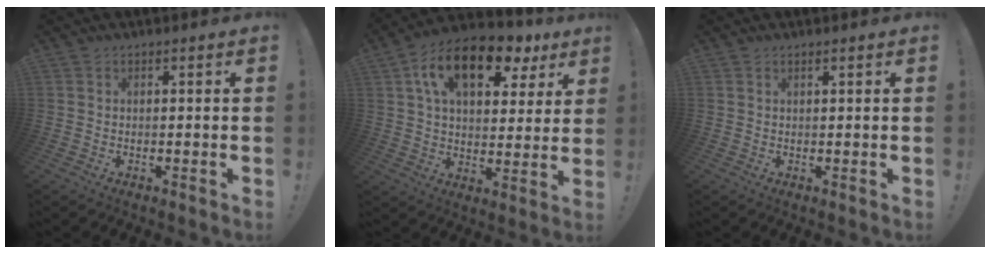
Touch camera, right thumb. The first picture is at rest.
{"total": 17.1, "force": [8.8, 8.8, 11.8], "torque": [-0.186, -0.041, 0.150]}
{"total": 0.8, "force": [0.6, -0.1, 0.5], "torque": [-0.009, -0.002, 0.010]}